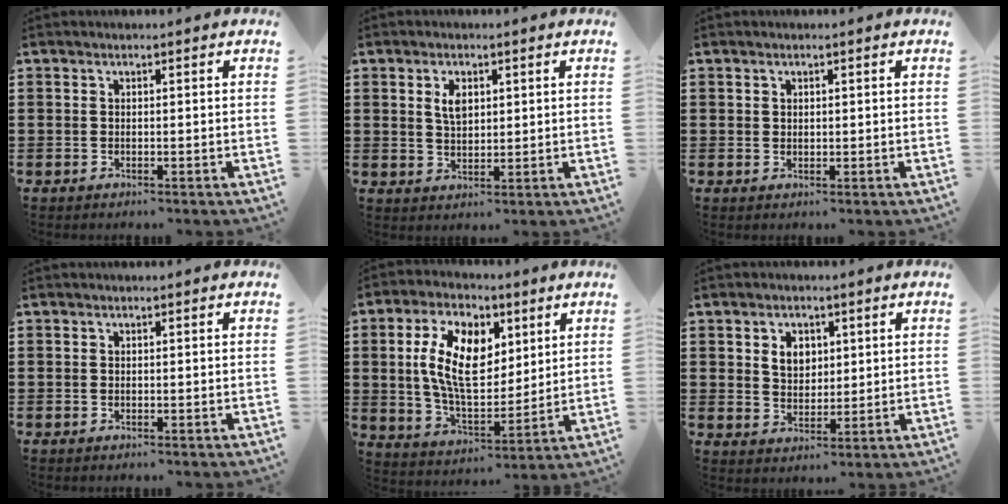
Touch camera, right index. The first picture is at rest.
{"total": 3.4, "force": [1.2, 1.9, 2.6], "torque": [-0.049, 0.004, 0.019]}
{"total": 0.9, "force": [0.6, 0.6, 0.2], "torque": [-0.006, 0.003, 0.011]}
{"total": 0.0}
{"total": 11.7, "force": [3.1, 6.5, 9.2], "torque": [-0.194, 0.018, 0.060]}
{"total": 4.2, "force": [1.4, 3.2, 2.3], "torque": [-0.057, 0.012, 0.024]}